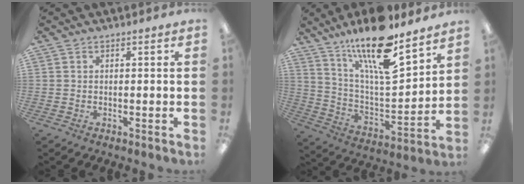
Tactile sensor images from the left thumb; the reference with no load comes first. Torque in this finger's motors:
{"motor_torque": [0.82, 0.20, 1.73, -1.05, 0.14]}